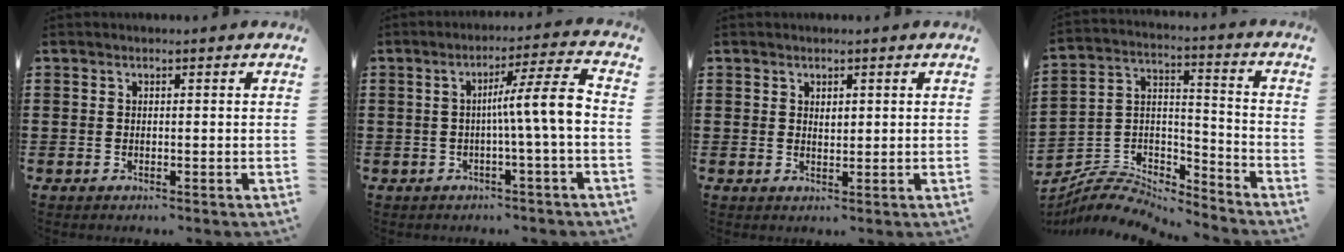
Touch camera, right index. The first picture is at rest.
{"total": 7.9, "force": [-0.7, 0.0, 7.9], "torque": [-0.133, -0.003, -0.021]}
{"total": 1.2, "force": [0.7, 0.7, 0.7], "torque": [-0.015, 0.004, 0.013]}
{"total": 6.6, "force": [-6.2, 1.9, 1.2], "torque": [-0.035, 0.005, -0.125]}